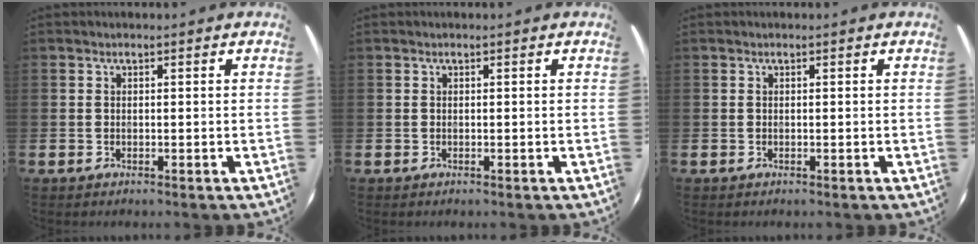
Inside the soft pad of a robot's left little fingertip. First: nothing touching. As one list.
[{"total": 0.0}, {"total": 0.0}]